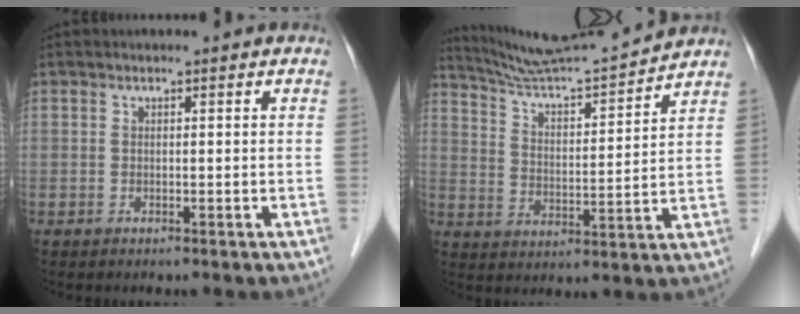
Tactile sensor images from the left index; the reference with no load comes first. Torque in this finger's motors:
{"motor_torque": [-0.05, -0.16, 0.08, 0.03]}